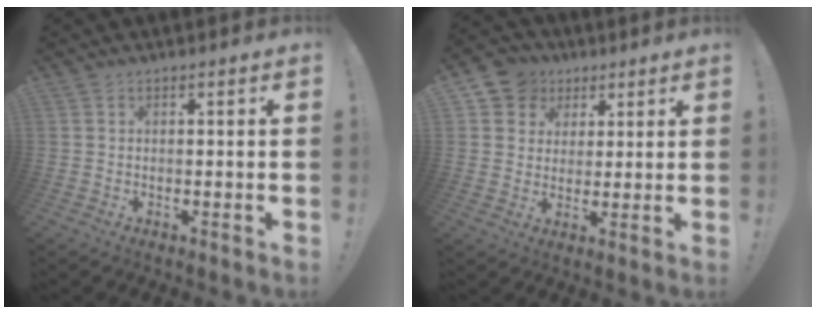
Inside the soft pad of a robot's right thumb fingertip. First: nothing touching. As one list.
[{"total": 8.2, "force": [3.2, 7.3, 1.6], "torque": [-0.025, -0.016, 0.066]}]